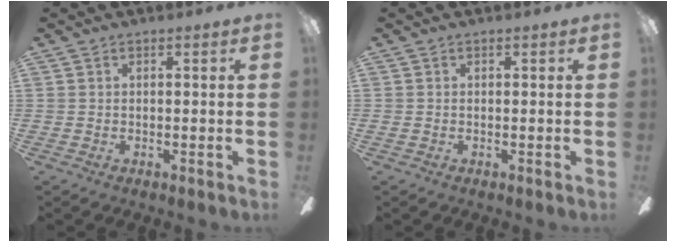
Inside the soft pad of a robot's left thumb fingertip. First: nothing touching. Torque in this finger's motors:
{"motor_torque": [0.00, 0.00, 0.00, 0.00, 0.00]}